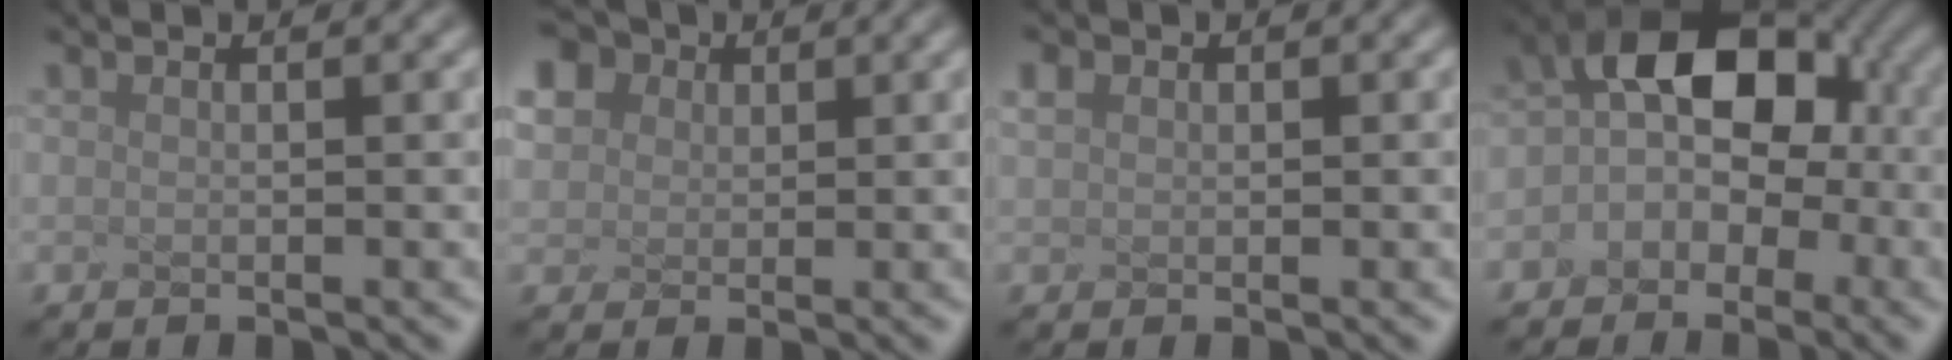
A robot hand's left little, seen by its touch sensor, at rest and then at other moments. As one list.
[{"total": 3.1, "force": [1.6, 2.5, 0.8], "torque": [-0.079, 0.015, 0.059]}, {"total": 1.0, "force": [-0.5, -0.5, -0.7], "torque": [-0.024, -0.005, 0.034]}, {"total": 5.6, "force": [-1.9, 4.0, 3.4], "torque": [-0.054, 0.002, -0.011]}]